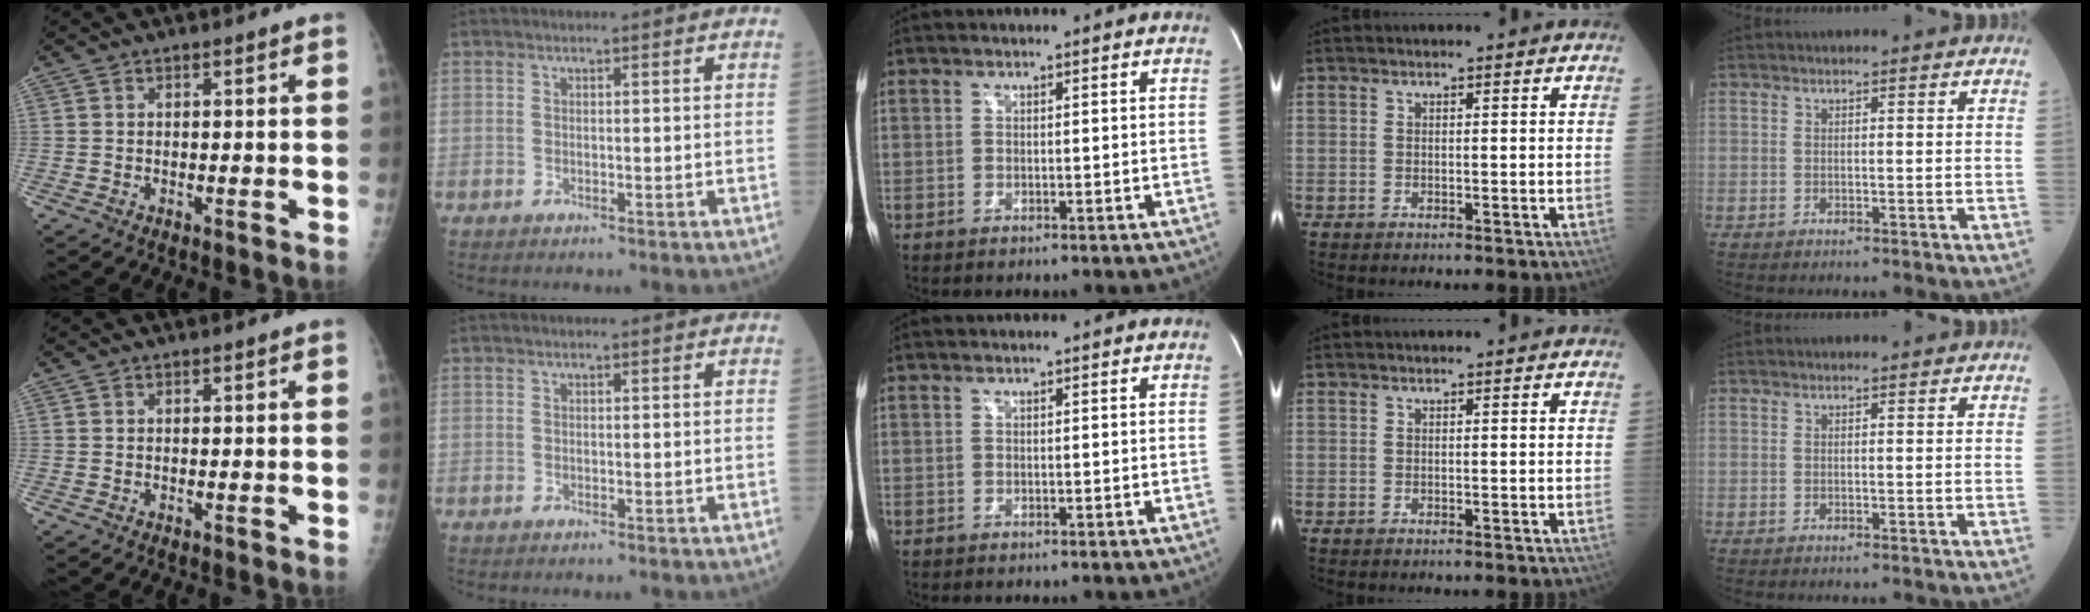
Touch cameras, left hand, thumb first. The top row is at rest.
{}